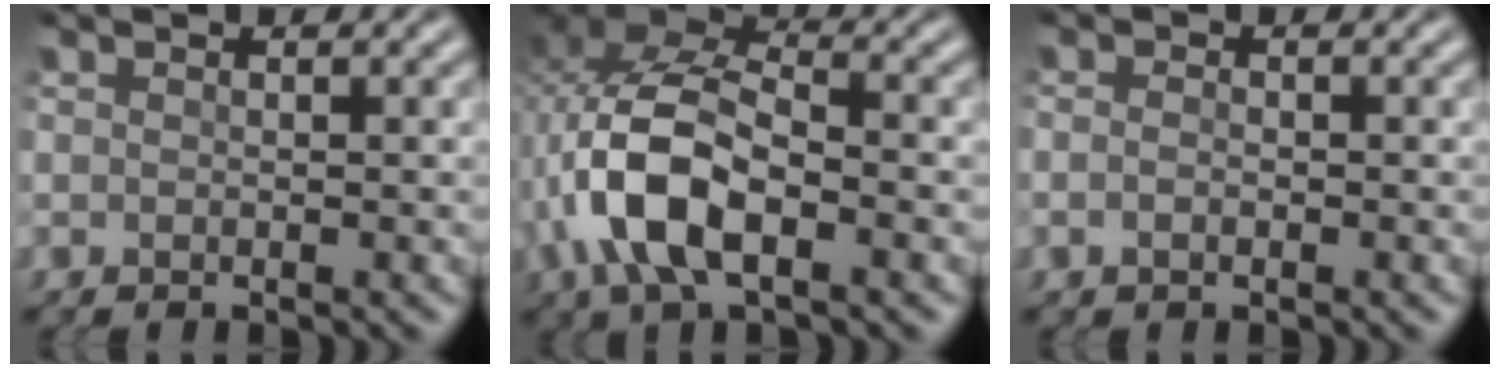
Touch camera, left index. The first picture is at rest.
{"total": 8.5, "force": [-2.5, 4.3, 6.9], "torque": [-0.151, 0.012, -0.055]}
{"total": 0.8, "force": [-0.4, 0.4, 0.6], "torque": [-0.017, 0.004, -0.012]}